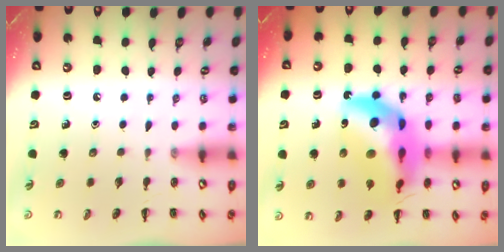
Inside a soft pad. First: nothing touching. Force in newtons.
{"total": 22.4, "press": 21.7, "slide": 5.5}